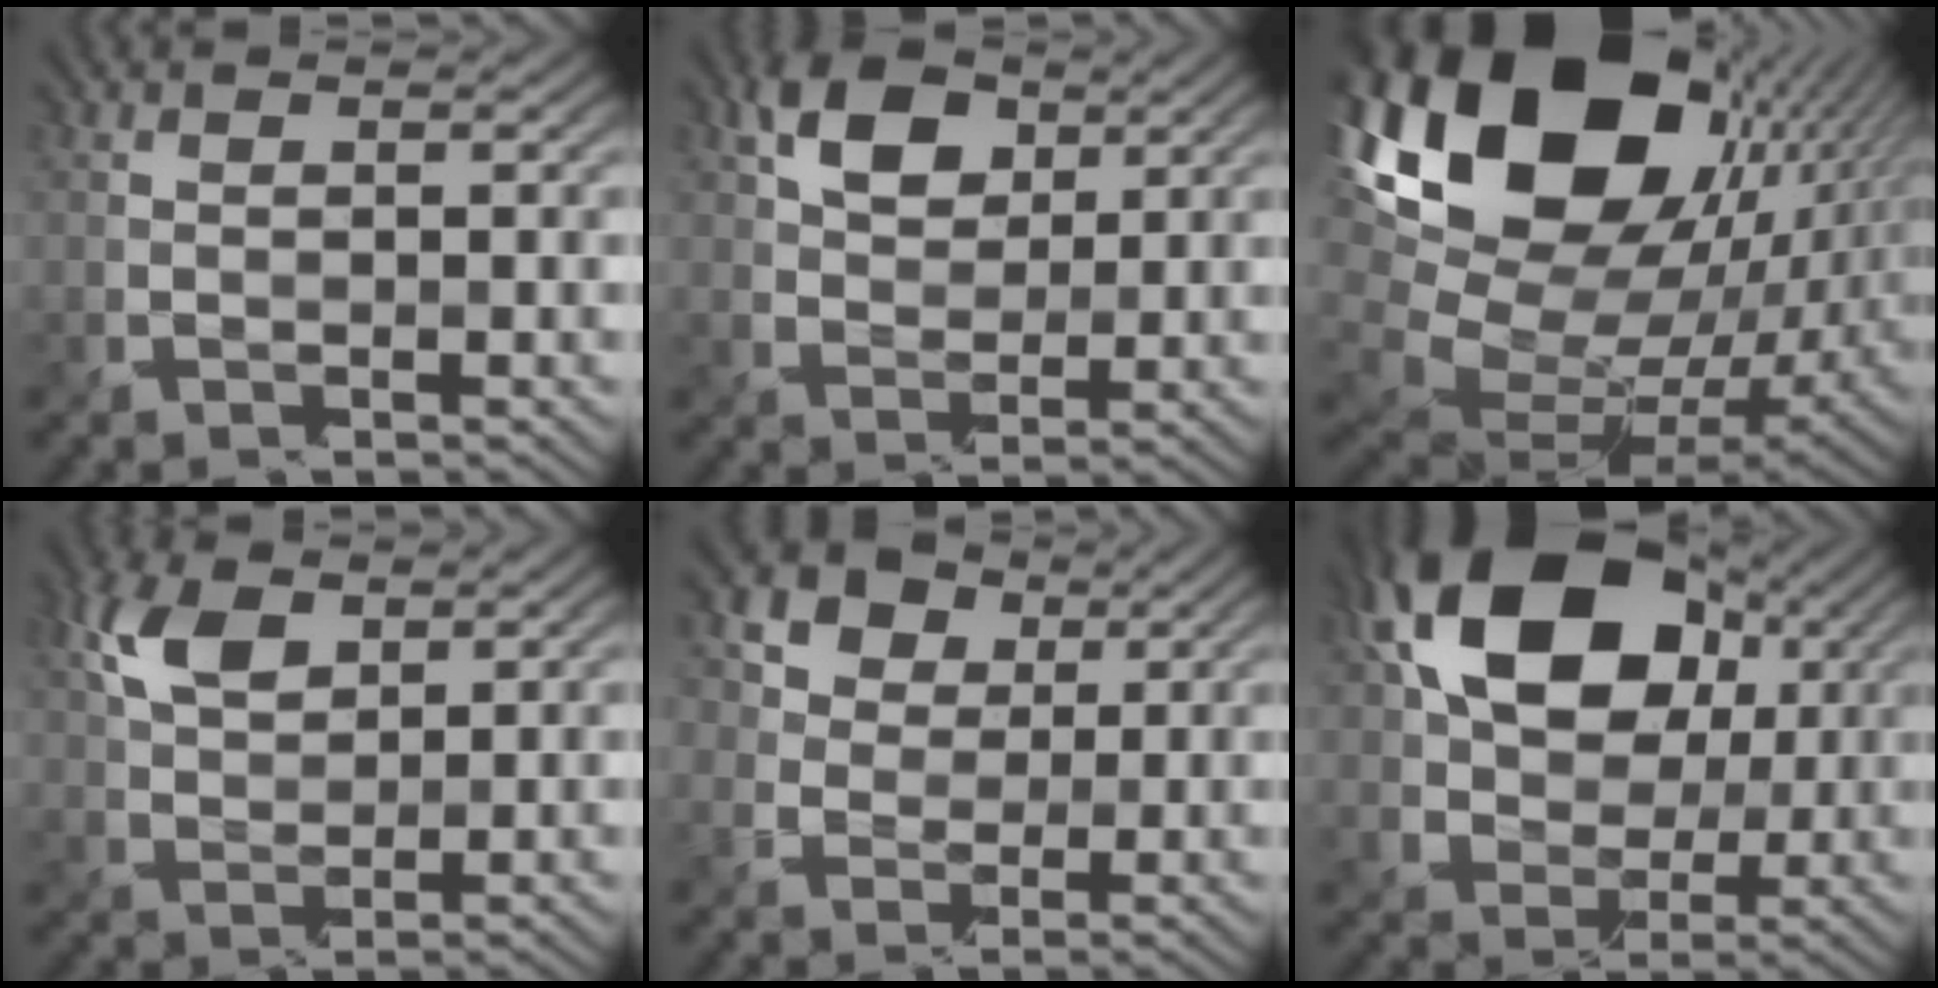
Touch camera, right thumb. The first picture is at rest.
{"total": 5.8, "force": [2.5, 3.7, 3.7], "torque": [-0.081, 0.004, 0.037]}
{"total": 20.8, "force": [6.5, 13.4, 14.5], "torque": [-0.320, -0.007, 0.158]}
{"total": 5.7, "force": [2.5, 3.0, 4.1], "torque": [-0.103, 0.008, 0.050]}
{"total": 14.8, "force": [6.4, 11.7, 6.3], "torque": [-0.204, 0.040, 0.122]}
{"total": 16.5, "force": [4.9, 11.4, 10.9], "torque": [-0.201, 0.028, 0.086]}